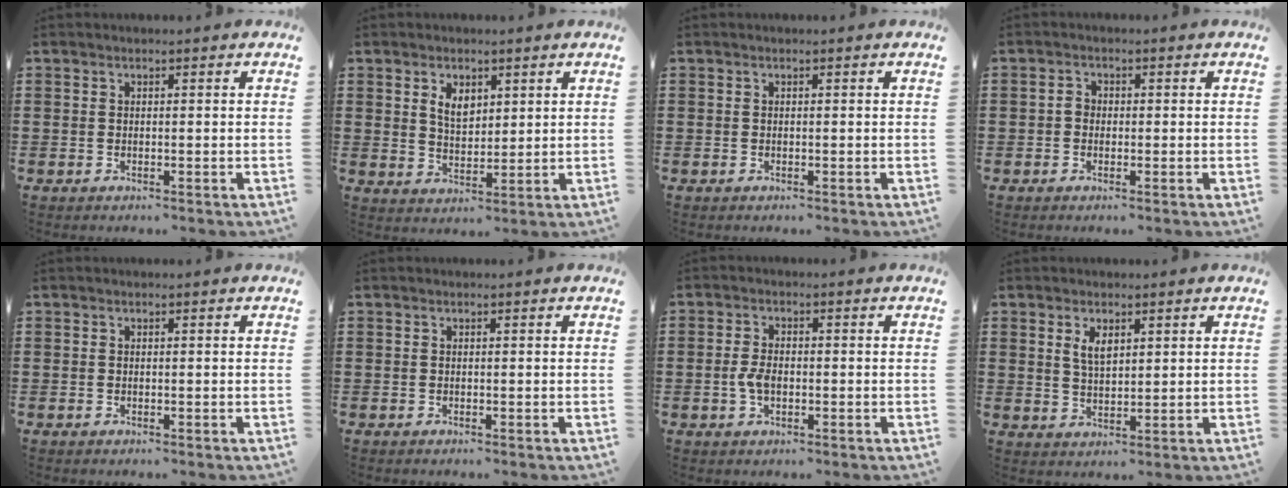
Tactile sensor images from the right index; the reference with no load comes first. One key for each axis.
{"total": 3.8, "fx": 2.0, "fy": 2.3, "fz": 2.3, "tx": -0.054, "ty": 0.008, "tz": 0.037}
{"total": 0.0}
{"total": 1.4, "fx": -0.3, "fy": 1.2, "fz": 0.8, "tx": -0.017, "ty": 0.004, "tz": -0.006}
{"total": 0.0}
{"total": 0.0}
{"total": 3.3, "fx": -0.6, "fy": 1.9, "fz": 2.7, "tx": -0.066, "ty": -0.002, "tz": -0.016}
{"total": 3.2, "fx": 1.7, "fy": 1.4, "fz": 2.4, "tx": -0.052, "ty": 0.002, "tz": 0.032}